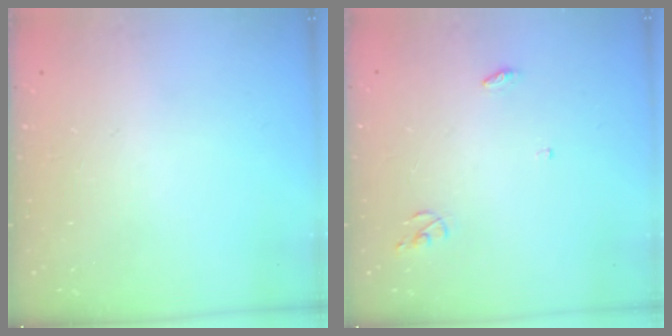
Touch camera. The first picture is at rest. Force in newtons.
{"total": 3.7, "press": 3.7, "slide": 0.2}